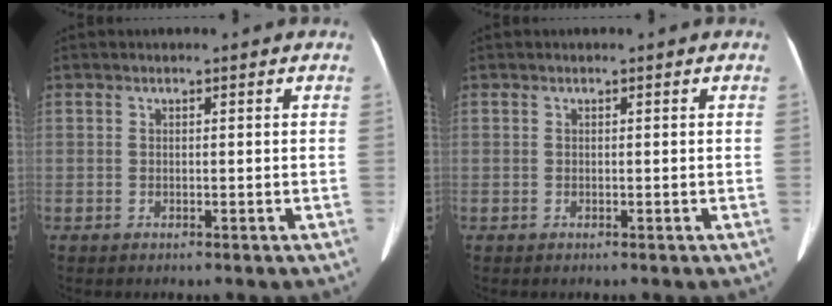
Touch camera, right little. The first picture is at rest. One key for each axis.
{"total": 0.0}